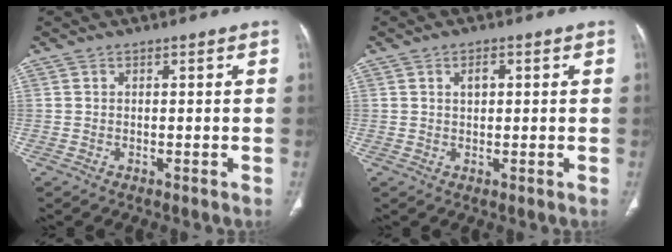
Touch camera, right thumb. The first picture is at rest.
{"total": 2.2, "force": [0.7, 1.3, 1.6], "torque": [-0.025, 0.001, 0.011]}